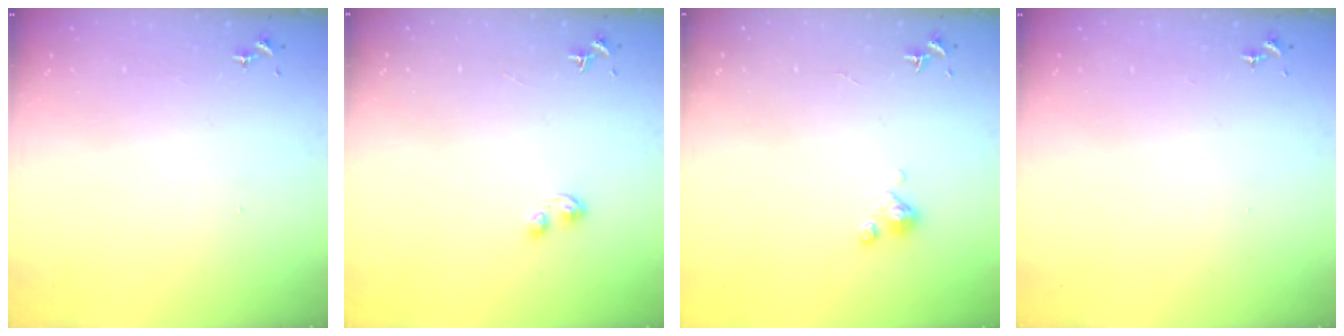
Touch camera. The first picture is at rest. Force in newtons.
{"total": 2.8, "press": 2.7, "slide": 0.4}
{"total": 4.1, "press": 4.1, "slide": 0.3}
{"total": 0.0}